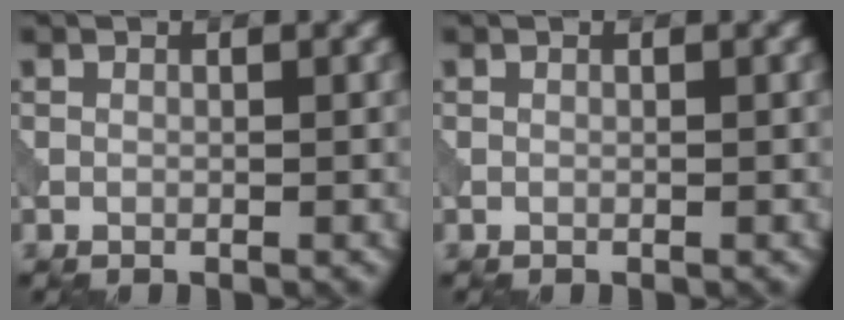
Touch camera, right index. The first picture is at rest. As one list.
[{"total": 0.0}]